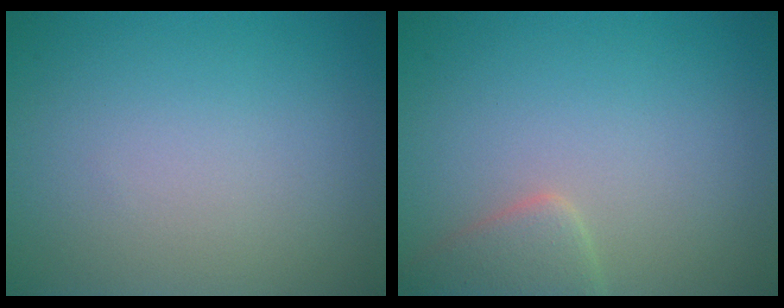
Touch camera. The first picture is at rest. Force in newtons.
{"total": 2.5, "press": 2.5, "slide": 0.3}